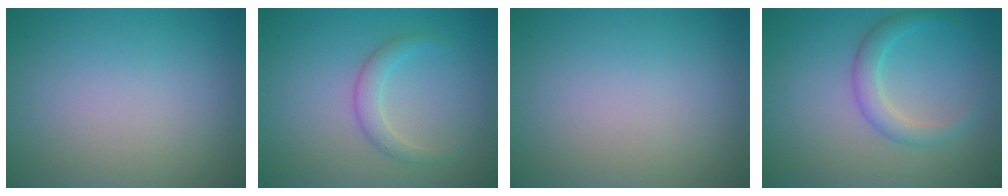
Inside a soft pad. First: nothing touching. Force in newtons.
{"total": 1.9, "press": 1.9, "slide": 0.1}
{"total": 0.0}
{"total": 2.5, "press": 2.5, "slide": 0.0}